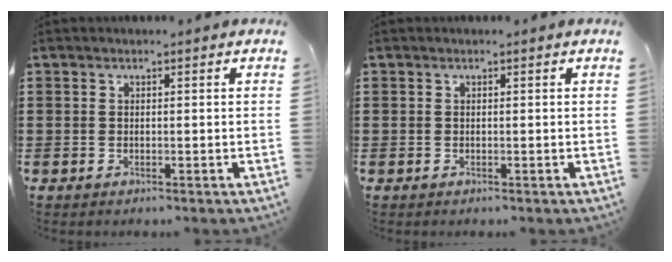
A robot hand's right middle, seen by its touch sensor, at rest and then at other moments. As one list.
[{"total": 0.0}]